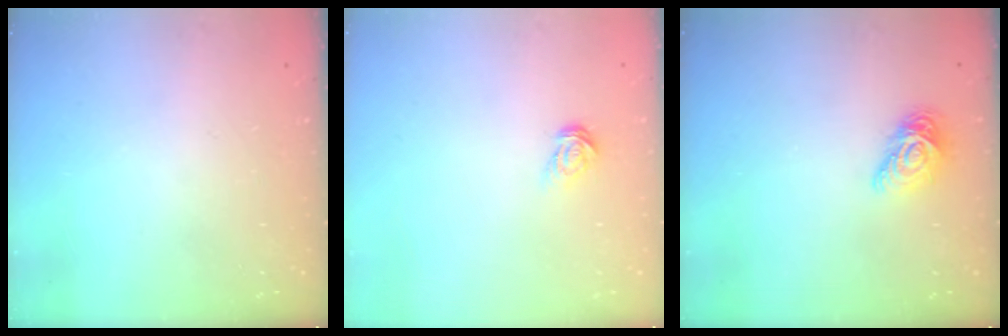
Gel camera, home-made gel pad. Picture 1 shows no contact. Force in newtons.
{"total": 4.2, "press": 4.1, "slide": 0.4}
{"total": 9.3, "press": 9.3, "slide": 0.3}